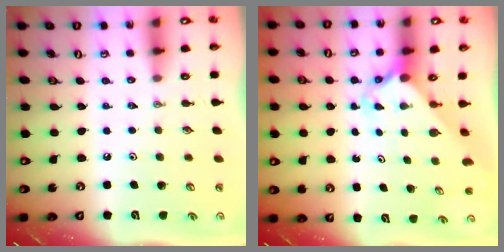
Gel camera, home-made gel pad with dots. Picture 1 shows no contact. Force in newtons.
{"total": 2.3, "press": 2.3, "slide": 0.1}